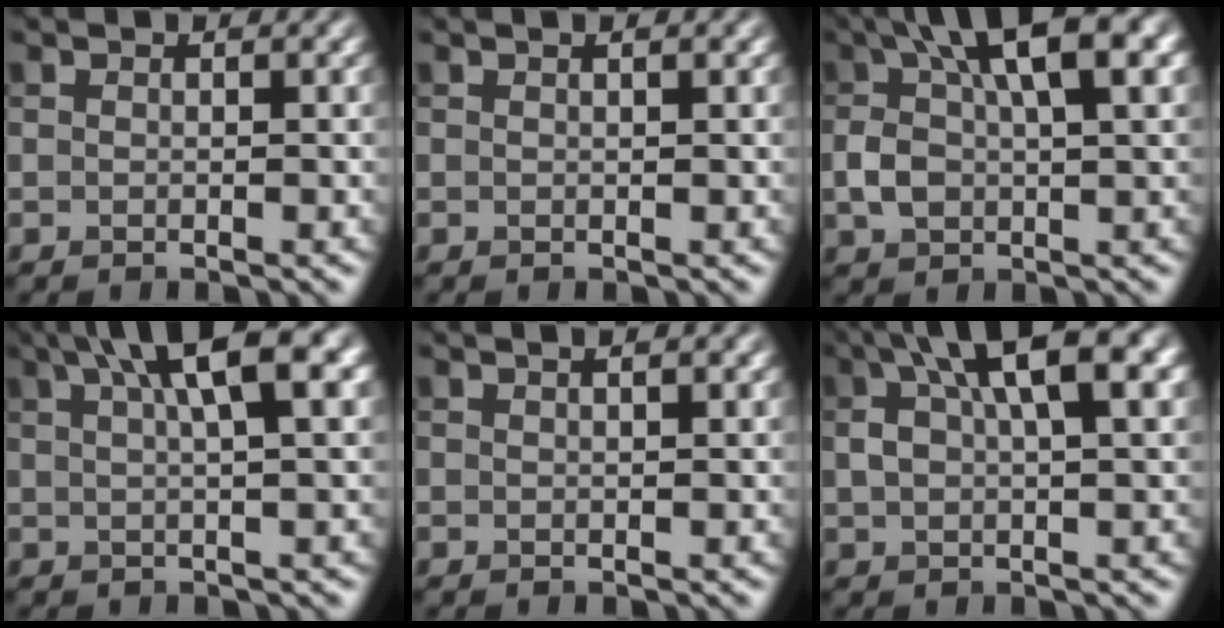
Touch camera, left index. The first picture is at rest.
{"total": 0.6, "force": [0.5, 0.1, 0.4], "torque": [-0.003, -0.001, 0.006]}
{"total": 8.6, "force": [1.9, 3.9, 7.5], "torque": [-0.144, 0.010, 0.031]}
{"total": 8.1, "force": [3.7, 2.1, 7.0], "torque": [-0.076, 0.029, 0.053]}
{"total": 1.4, "force": [0.9, 0.5, 0.9], "torque": [0.001, -0.002, 0.003]}
{"total": 8.5, "force": [3.2, 3.2, 7.2], "torque": [-0.132, 0.016, 0.059]}